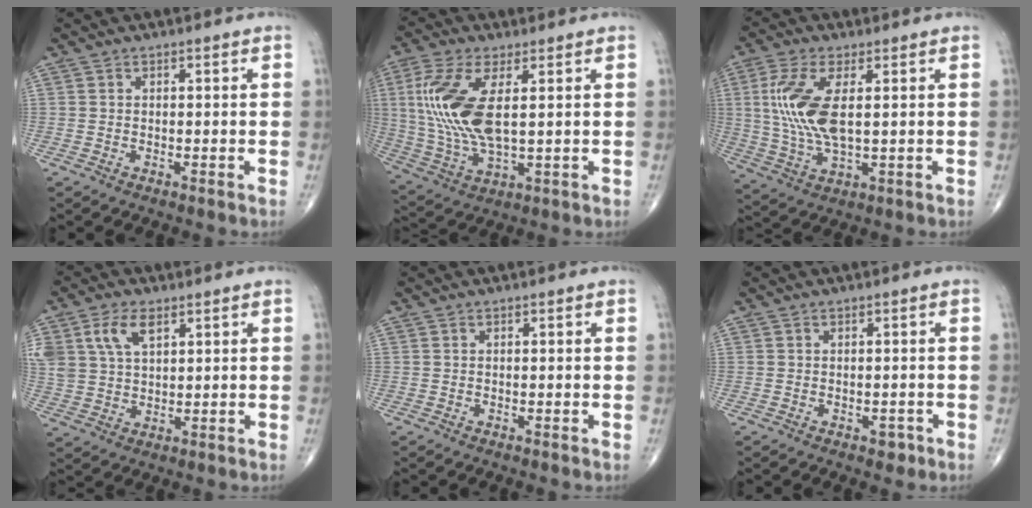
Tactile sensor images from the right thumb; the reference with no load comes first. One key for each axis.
{"total": 15.2, "fx": 2.7, "fy": 6.3, "fz": 13.6, "tx": -0.310, "ty": -0.011, "tz": 0.060}
{"total": 11.9, "fx": 1.9, "fy": 4.8, "fz": 10.8, "tx": -0.247, "ty": -0.008, "tz": 0.043}
{"total": 8.9, "fx": 4.1, "fy": 5.0, "fz": 6.1, "tx": -0.124, "ty": -0.005, "tz": 0.084}
{"total": 0.0}
{"total": 1.7, "fx": -0.9, "fy": 1.1, "fz": 0.9, "tx": 0.000, "ty": 0.003, "tz": -0.010}